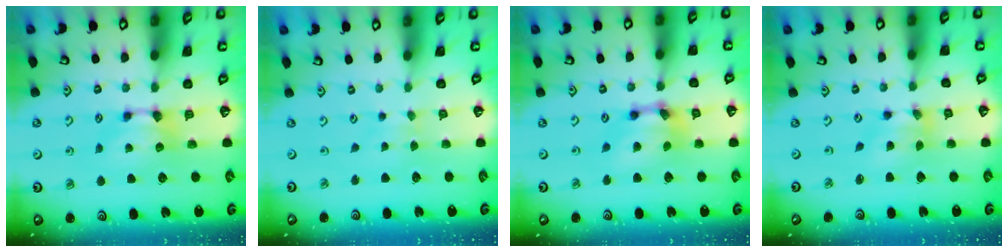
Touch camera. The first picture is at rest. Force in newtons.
{"total": 2.4, "press": 2.4, "slide": 0.1}
{"total": 5.3, "press": 4.7, "slide": 2.5}
{"total": 2.4, "press": 1.6, "slide": 1.7}